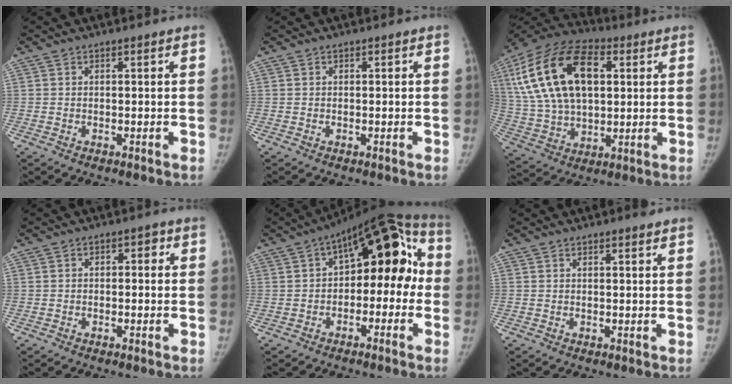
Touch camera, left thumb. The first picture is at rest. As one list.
[{"total": 0.0}, {"total": 24.4, "force": [6.7, 14.1, 18.7], "torque": [-0.350, 0.006, 0.119]}, {"total": 2.0, "force": [0.1, 1.4, 1.4], "torque": [-0.003, 0.008, -0.006]}, {"total": 18.1, "force": [0.9, 10.0, 15.1], "torque": [-0.160, 0.053, 0.000]}, {"total": 1.5, "force": [1.1, 0.3, 1.0], "torque": [-0.012, -0.003, 0.013]}]